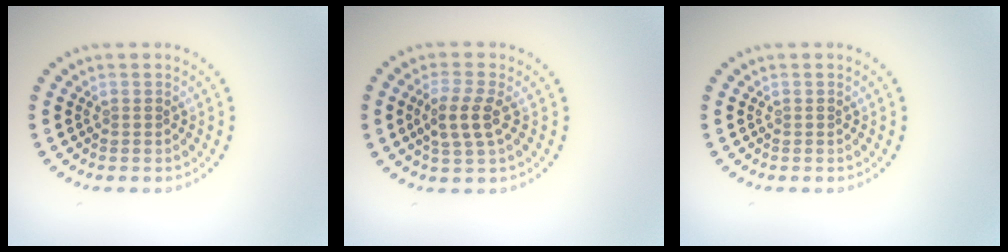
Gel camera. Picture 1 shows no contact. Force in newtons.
{"total": 2.9, "press": 2.6, "slide": 1.2}
{"total": 0.0}